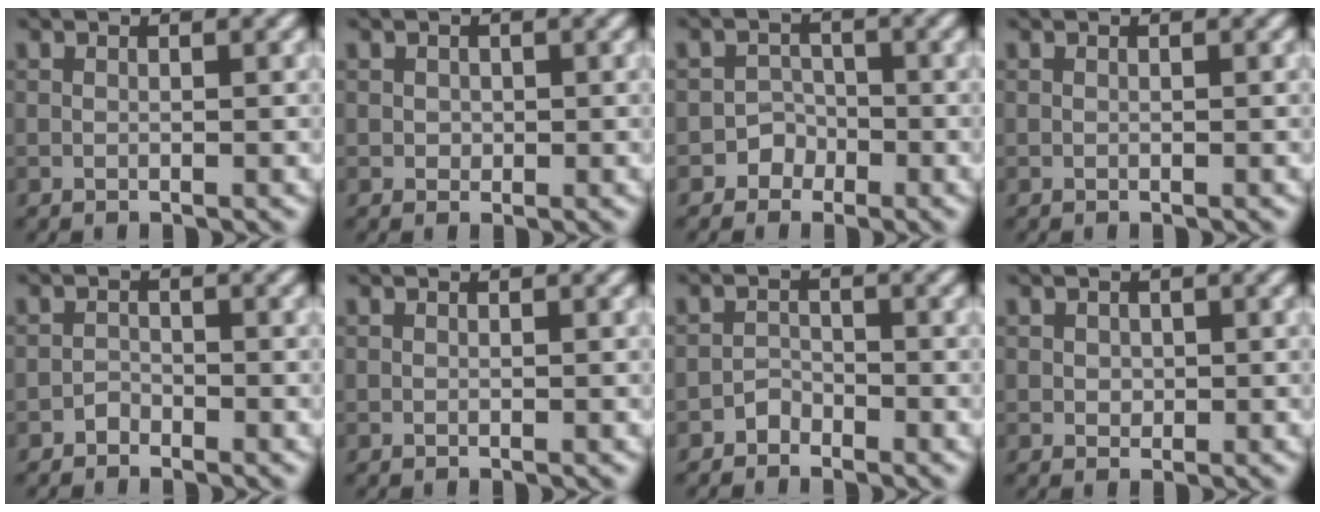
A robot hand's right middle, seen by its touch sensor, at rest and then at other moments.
{"total": 0.7, "force": [0.2, 0.7, 0.2], "torque": [0.001, -0.003, 0.003]}
{"total": 2.3, "force": [-1.2, 1.9, 0.0], "torque": [0.033, 0.013, -0.032]}
{"total": 0.0}
{"total": 1.0, "force": [-0.8, 0.5, 0.1], "torque": [0.002, 0.003, -0.016]}
{"total": 0.0}
{"total": 1.3, "force": [-1.1, 0.7, 0.1], "torque": [0.003, 0.009, -0.019]}
{"total": 0.9, "force": [0.2, 0.8, 0.3], "torque": [-0.004, -0.003, 0.006]}